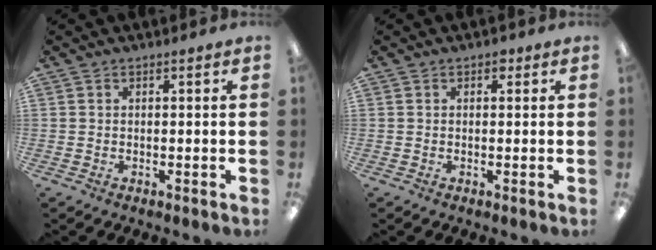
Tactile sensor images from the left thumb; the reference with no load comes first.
{"total": 1.1, "force": [0.6, 0.7, 0.7], "torque": [-0.006, -0.001, 0.008]}